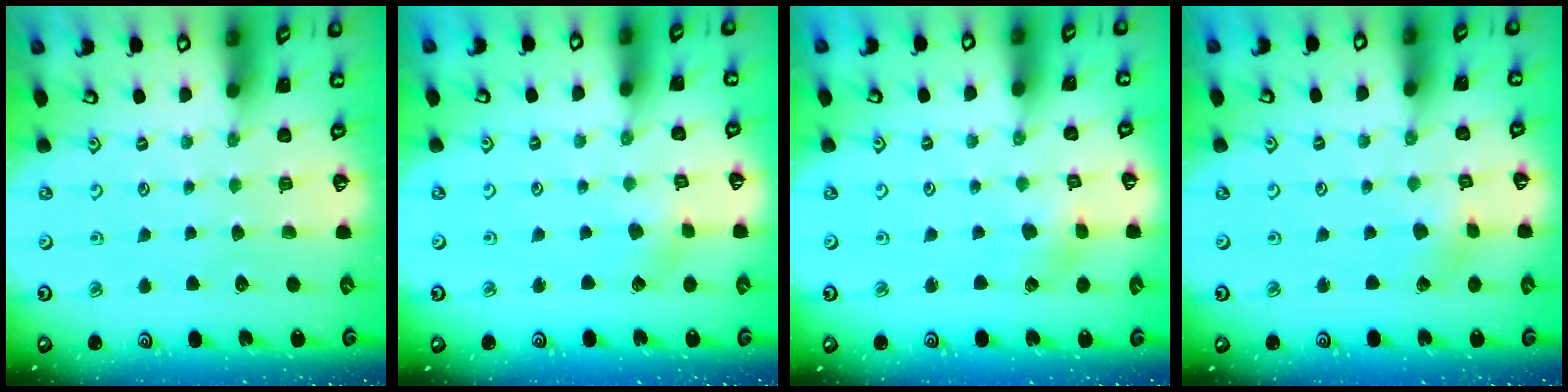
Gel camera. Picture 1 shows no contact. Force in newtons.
{"total": 3.1, "press": 3.1, "slide": 0.4}
{"total": 3.7, "press": 3.7, "slide": 0.3}
{"total": 2.3, "press": 2.2, "slide": 0.3}